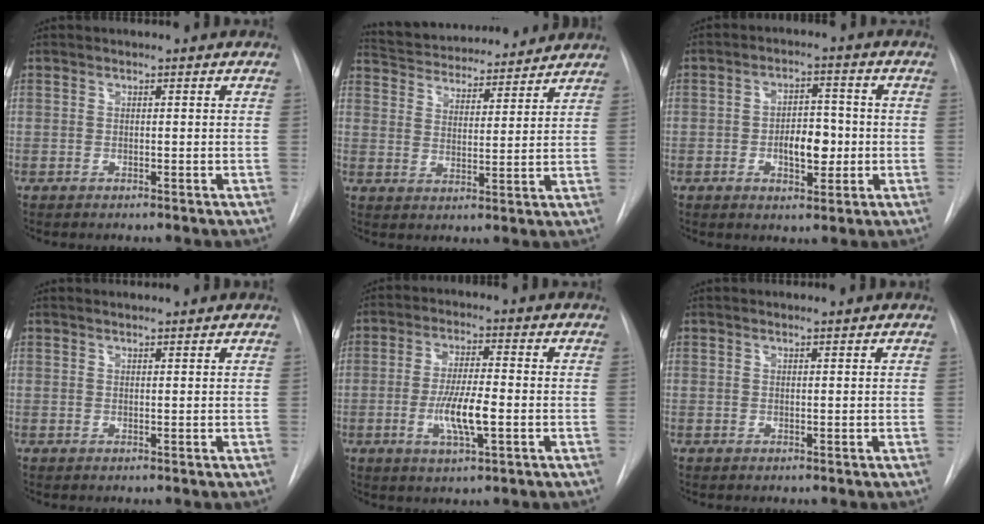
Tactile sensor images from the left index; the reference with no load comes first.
{"total": 17.6, "force": [16.4, 3.9, 5.1], "torque": [-0.093, 0.024, 0.243]}
{"total": 6.1, "force": [-1.1, 3.0, 5.1], "torque": [-0.081, 0.008, -0.013]}
{"total": 3.0, "force": [2.9, 0.1, 0.7], "torque": [-0.013, 0.019, 0.040]}
{"total": 7.3, "force": [-1.7, 1.2, 7.0], "torque": [-0.136, -0.007, -0.030]}
{"total": 1.6, "force": [1.6, -0.1, 0.3], "torque": [-0.008, 0.010, 0.026]}